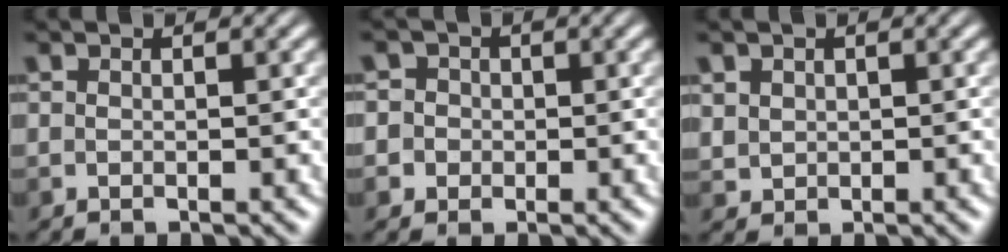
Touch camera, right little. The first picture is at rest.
{"total": 3.9, "force": [1.1, 3.6, 1.1], "torque": [-0.036, 0.015, 0.001]}
{"total": 1.5, "force": [0.6, 1.3, 0.2], "torque": [-0.022, -0.002, 0.013]}